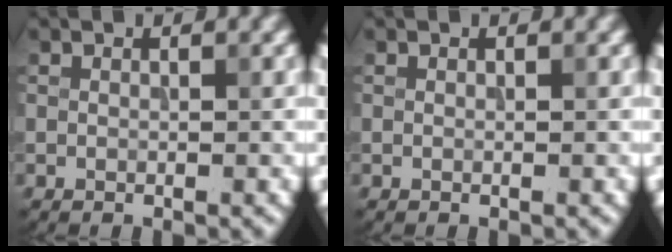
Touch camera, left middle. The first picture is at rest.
{"total": 0.0}